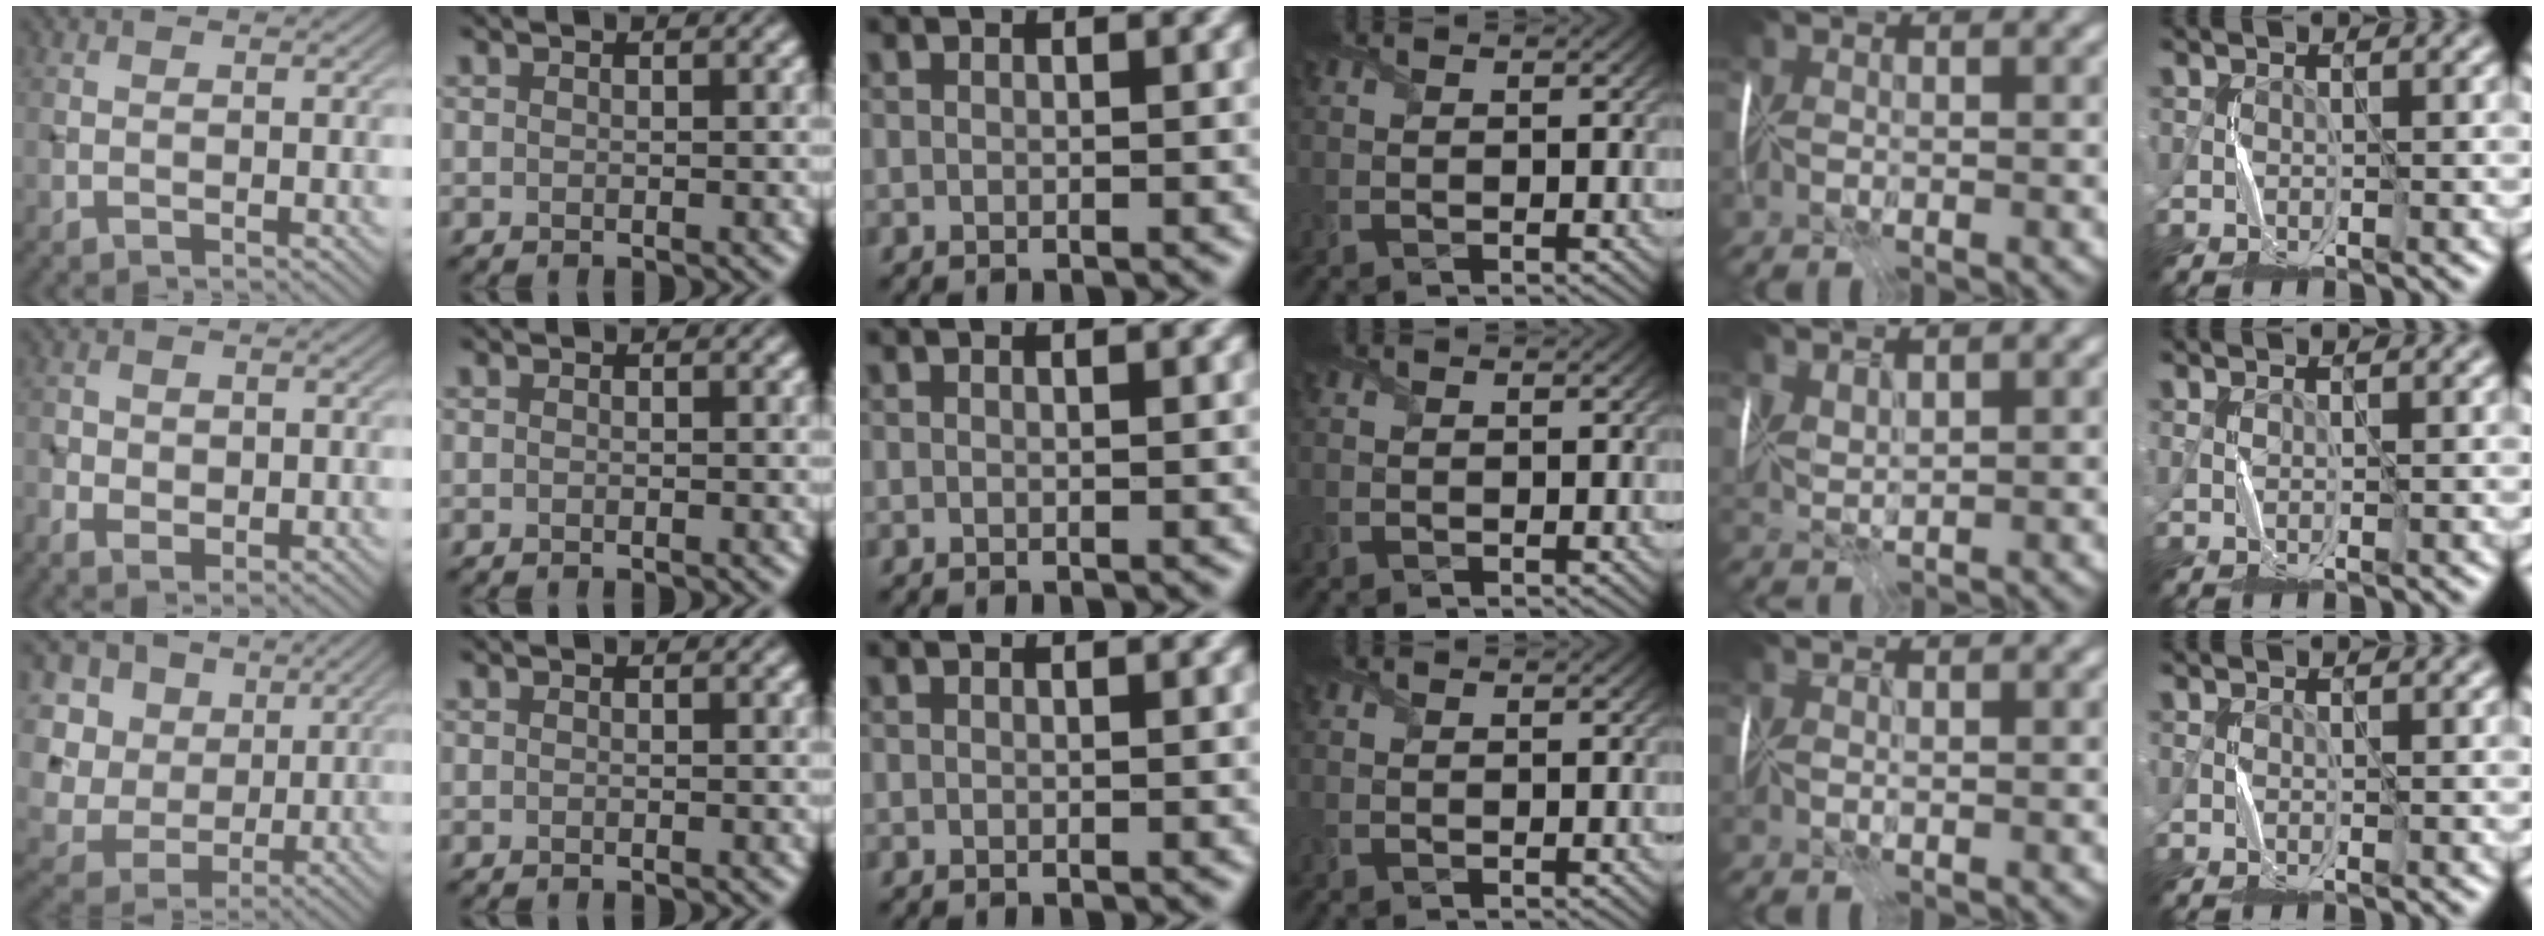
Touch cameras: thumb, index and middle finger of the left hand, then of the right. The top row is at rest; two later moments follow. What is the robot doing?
{"motion": "fold", "object": "memory foam"}